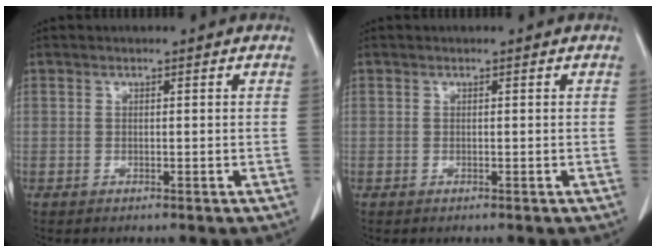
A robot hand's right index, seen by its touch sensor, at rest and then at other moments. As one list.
[{"total": 0.0}]